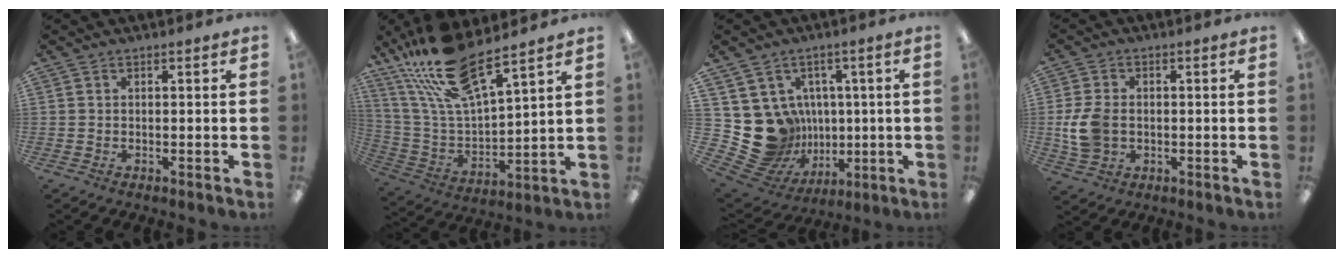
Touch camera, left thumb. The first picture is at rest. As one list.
[{"total": 18.8, "force": [15.0, 4.9, 10.3], "torque": [-0.216, -0.084, 0.265]}, {"total": 14.7, "force": [-0.3, 14.0, 4.5], "torque": [-0.114, -0.023, 0.024]}, {"total": 8.5, "force": [-0.6, 6.3, 5.7], "torque": [-0.122, 0.005, -0.011]}]